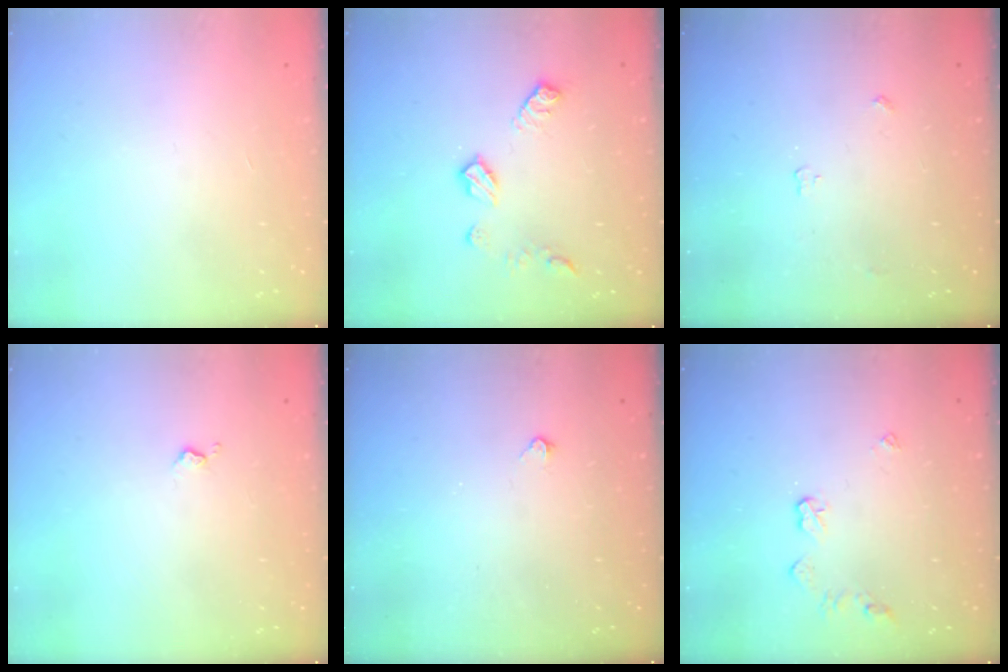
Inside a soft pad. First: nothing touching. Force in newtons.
{"total": 8.8, "press": 8.8, "slide": 0.3}
{"total": 3.0, "press": 2.9, "slide": 0.5}
{"total": 2.7, "press": 2.6, "slide": 0.5}
{"total": 3.0, "press": 3.0, "slide": 0.5}
{"total": 5.6, "press": 5.6, "slide": 0.2}